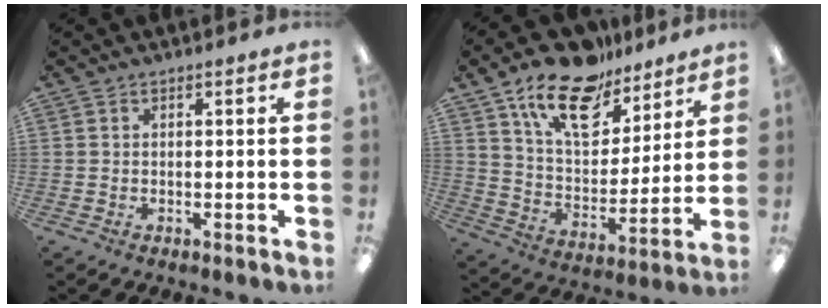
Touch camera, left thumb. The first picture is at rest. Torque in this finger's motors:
{"motor_torque": [0.35, 0.35, 1.16, -1.61, 0.29]}